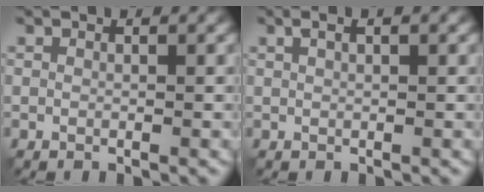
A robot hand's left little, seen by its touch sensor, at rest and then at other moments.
{"total": 1.3, "force": [0.6, 0.3, 1.0], "torque": [-0.020, 0.003, 0.011]}